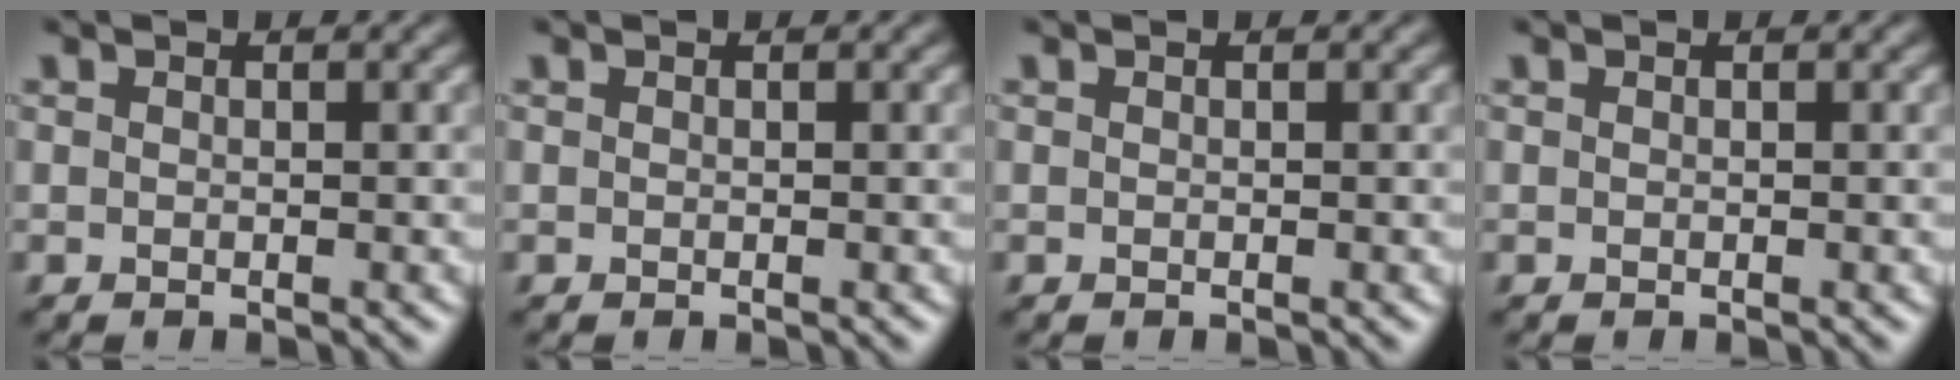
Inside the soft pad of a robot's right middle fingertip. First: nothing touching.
{"total": 0.0}
{"total": 0.0}
{"total": 0.0}